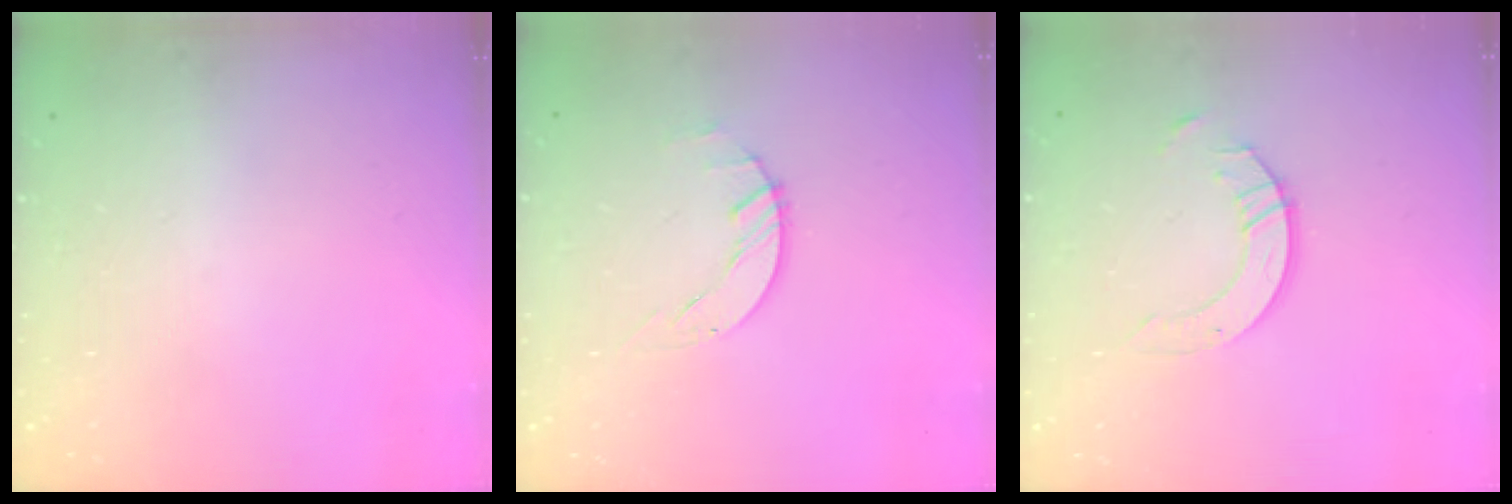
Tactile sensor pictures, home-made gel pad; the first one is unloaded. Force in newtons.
{"total": 1.6, "press": 1.6, "slide": 0.3}
{"total": 3.9, "press": 3.9, "slide": 0.4}